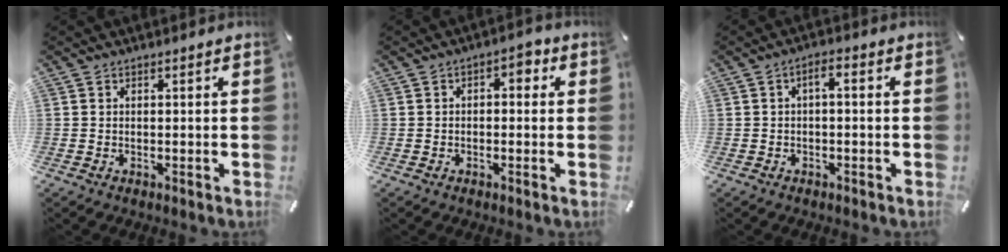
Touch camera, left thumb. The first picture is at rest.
{"total": 2.9, "force": [-0.9, 1.9, 2.0], "torque": [-0.035, 0.014, -0.023]}
{"total": 2.5, "force": [-1.0, 0.9, 2.0], "torque": [-0.039, 0.012, -0.022]}